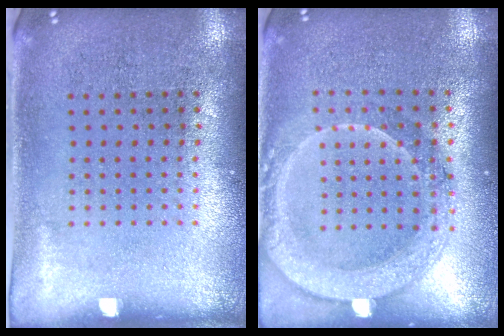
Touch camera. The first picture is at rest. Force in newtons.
{"total": 2.0, "press": 1.9, "slide": 0.8}